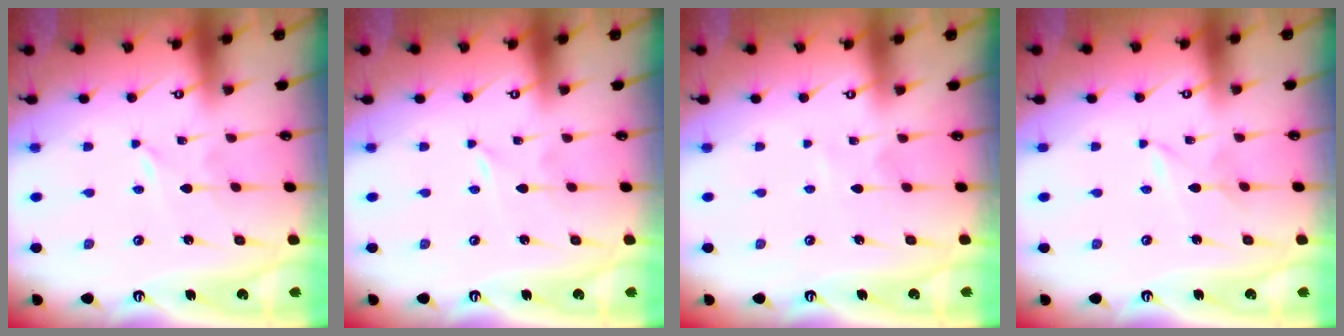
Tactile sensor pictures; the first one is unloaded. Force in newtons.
{"total": 0.0}
{"total": 1.4, "press": 1.3, "slide": 0.1}
{"total": 1.3, "press": 1.3, "slide": 0.1}